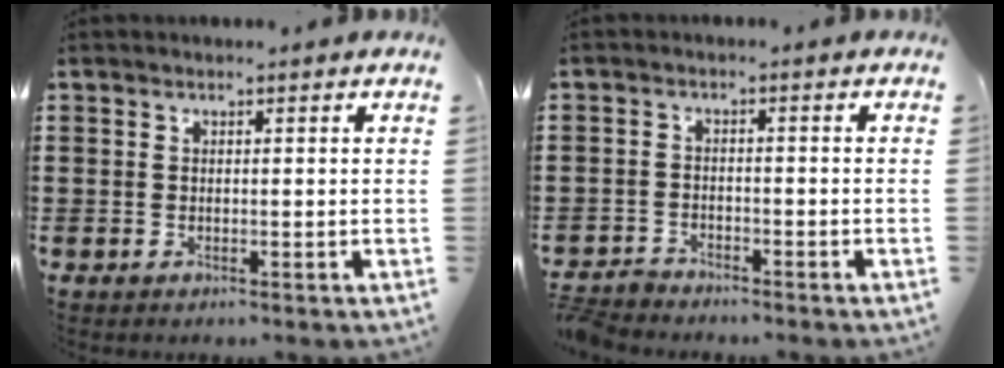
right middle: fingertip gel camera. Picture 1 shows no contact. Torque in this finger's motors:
{"motor_torque": [0.07, 0.10, -0.10, -0.04]}